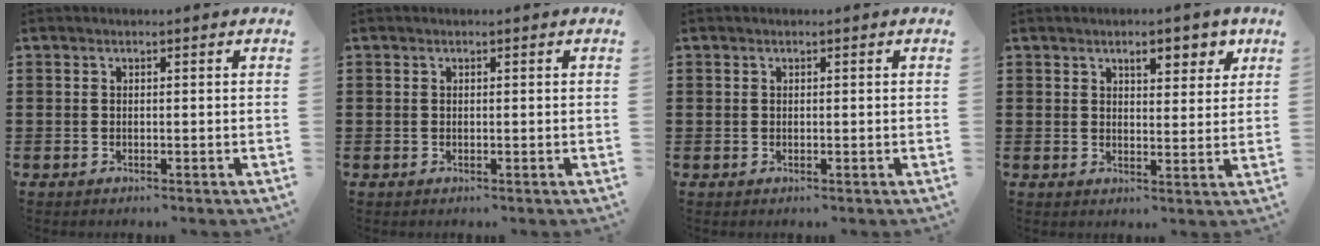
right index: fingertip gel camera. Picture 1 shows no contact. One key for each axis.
{"total": 0.0}
{"total": 0.0}
{"total": 4.6, "fx": 3.0, "fy": 1.9, "fz": 3.0, "tx": -0.036, "ty": -0.002, "tz": 0.043}